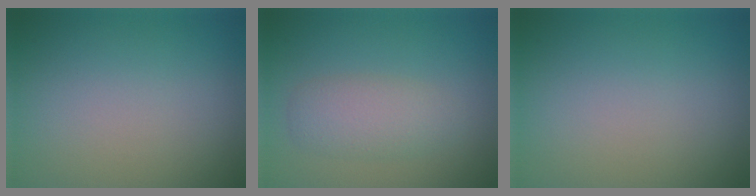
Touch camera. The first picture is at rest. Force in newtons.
{"total": 3.0, "press": 3.0, "slide": 0.1}
{"total": 0.0}